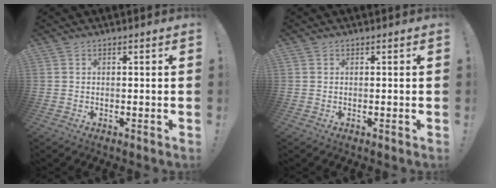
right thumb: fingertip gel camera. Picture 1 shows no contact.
{"total": 0.0}